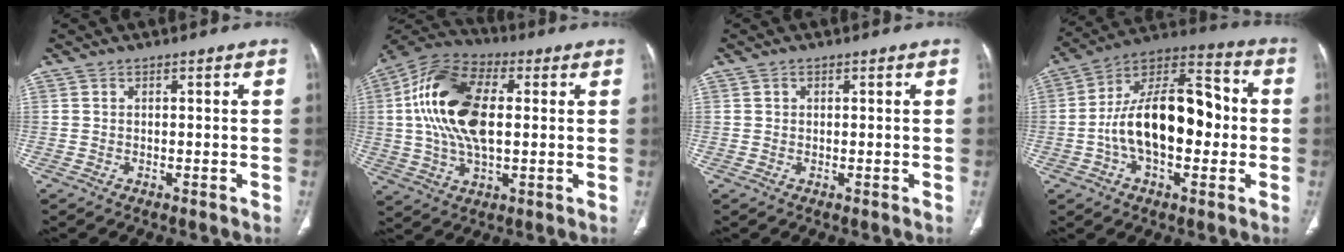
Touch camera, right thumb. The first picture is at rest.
{"total": 18.6, "force": [2.3, 10.0, 15.5], "torque": [-0.303, 0.013, 0.035]}
{"total": 0.8, "force": [0.3, 0.6, 0.2], "torque": [0.000, 0.000, 0.006]}
{"total": 20.3, "force": [-1.2, 11.0, 17.0], "torque": [-0.272, 0.044, -0.024]}